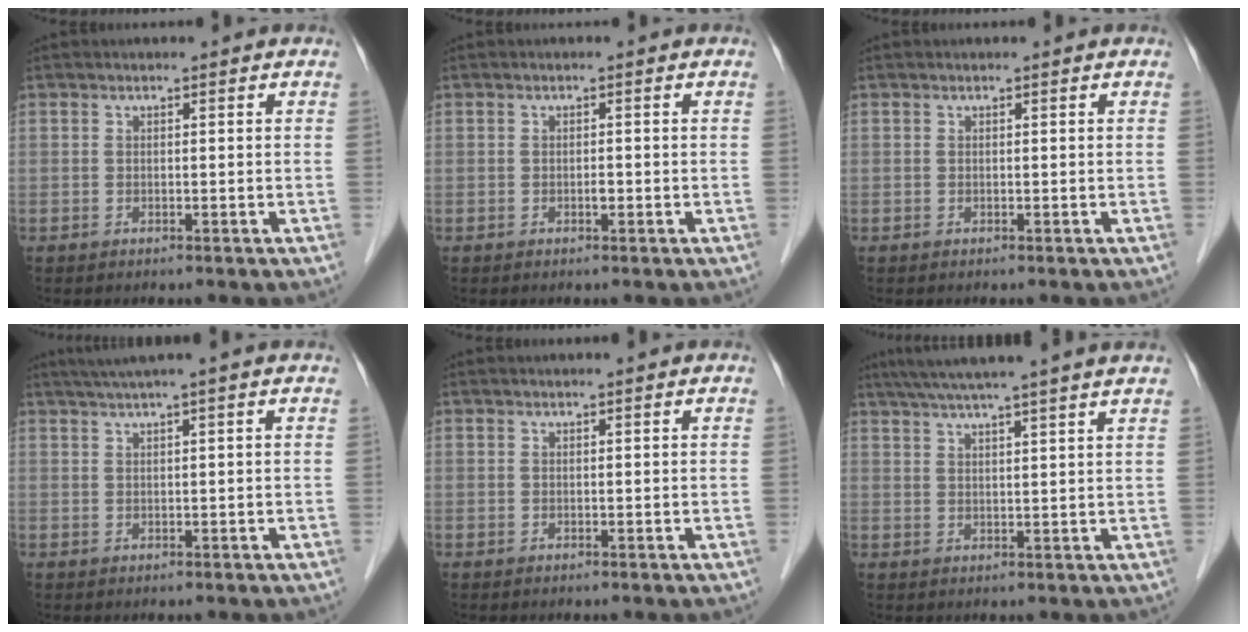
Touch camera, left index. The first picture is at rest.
{"total": 0.7, "force": [-0.5, 0.2, 0.4], "torque": [-0.009, -0.002, -0.008]}
{"total": 0.0}
{"total": 3.8, "force": [2.9, -1.3, 2.1], "torque": [-0.032, 0.015, 0.054]}
{"total": 1.2, "force": [1.1, -0.1, 0.6], "torque": [-0.009, 0.008, 0.018]}
{"total": 13.2, "force": [11.1, -1.2, 7.1], "torque": [-0.116, 0.025, 0.146]}